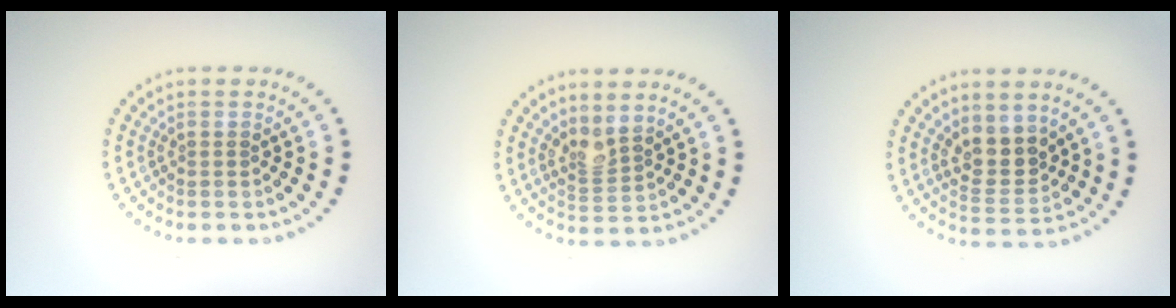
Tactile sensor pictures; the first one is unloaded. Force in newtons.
{"total": 2.0, "press": 1.6, "slide": 1.3}
{"total": 3.1, "press": 2.8, "slide": 1.4}